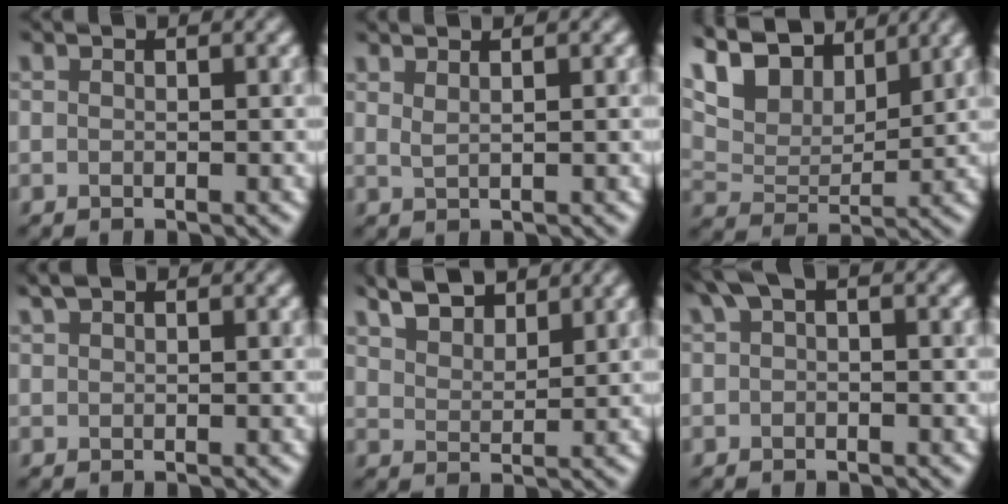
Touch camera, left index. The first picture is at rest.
{"total": 1.0, "force": [0.9, 0.1, 0.3], "torque": [0.003, 0.008, 0.019]}
{"total": 9.1, "force": [6.7, 4.1, 4.6], "torque": [-0.105, 0.015, 0.107]}
{"total": 1.0, "force": [0.9, 0.3, 0.4], "torque": [-0.002, 0.009, 0.018]}
{"total": 5.0, "force": [4.5, 1.4, 1.7], "torque": [-0.034, 0.010, 0.072]}
{"total": 1.6, "force": [0.6, 0.7, 1.3], "torque": [-0.022, 0.014, 0.010]}